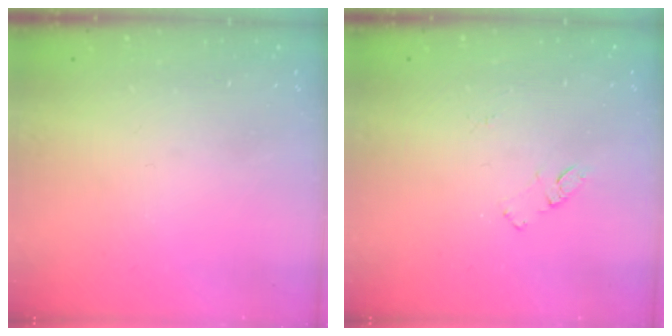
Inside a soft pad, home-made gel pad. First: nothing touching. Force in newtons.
{"total": 6.2, "press": 6.2, "slide": 0.5}